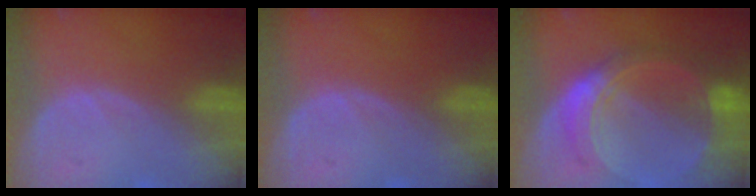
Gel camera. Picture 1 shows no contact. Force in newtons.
{"total": 0.0}
{"total": 8.7, "press": 8.7, "slide": 0.6}